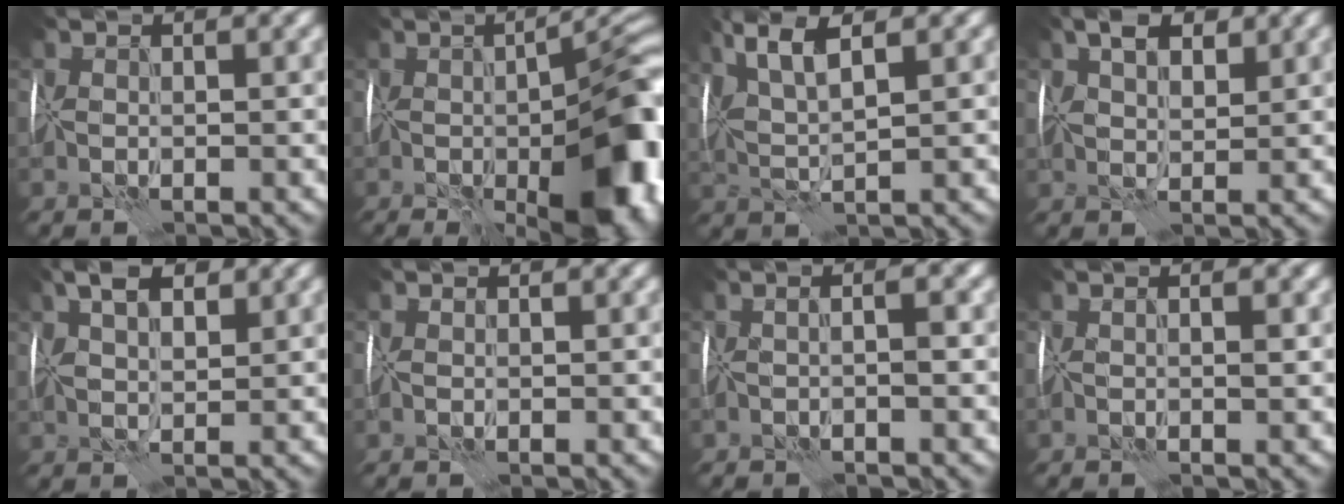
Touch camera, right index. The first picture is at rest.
{"total": 14.8, "force": [-2.7, 5.4, 13.5], "torque": [-0.165, -0.019, -0.034]}
{"total": 5.4, "force": [2.4, 1.4, 4.6], "torque": [-0.096, 0.007, 0.046]}
{"total": 3.4, "force": [1.7, 1.9, 2.2], "torque": [-0.036, -0.001, 0.024]}
{"total": 4.0, "force": [1.9, 2.0, 3.0], "torque": [-0.051, 0.005, 0.025]}
{"total": 0.0}
{"total": 1.4, "force": [-0.6, -0.1, 1.3], "torque": [-0.005, 0.004, -0.015]}
{"total": 0.9, "force": [-0.2, -0.2, 0.9], "torque": [-0.013, -0.002, -0.005]}